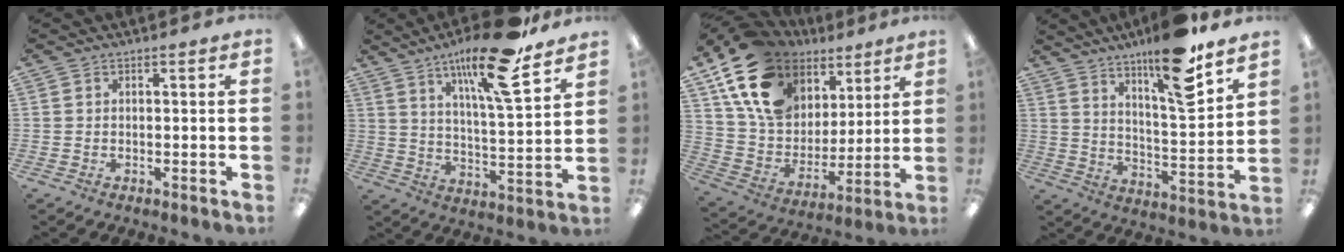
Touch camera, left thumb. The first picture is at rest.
{"total": 17.9, "force": [12.3, 3.8, 12.5], "torque": [-0.205, -0.065, 0.193]}
{"total": 19.9, "force": [11.1, 13.7, 9.2], "torque": [-0.174, -0.044, 0.211]}
{"total": 15.7, "force": [11.7, 2.8, 10.1], "torque": [-0.161, -0.074, 0.187]}